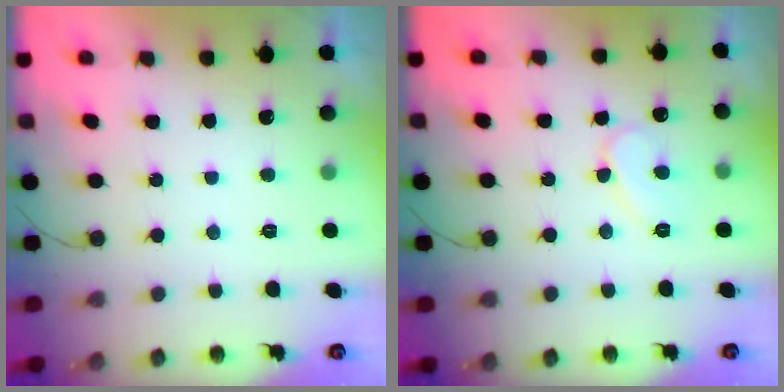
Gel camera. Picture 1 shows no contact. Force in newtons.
{"total": 6.8, "press": 6.8, "slide": 0.6}